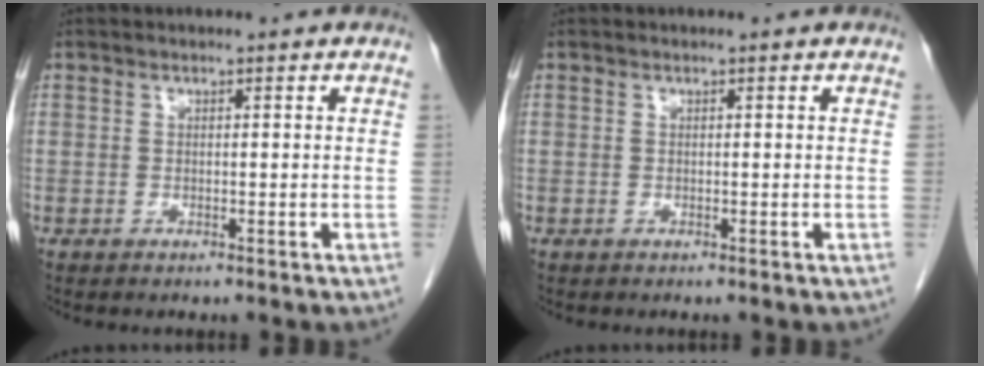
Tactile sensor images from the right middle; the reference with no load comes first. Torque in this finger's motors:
{"motor_torque": [0.00, 0.00, 0.02, 0.01]}